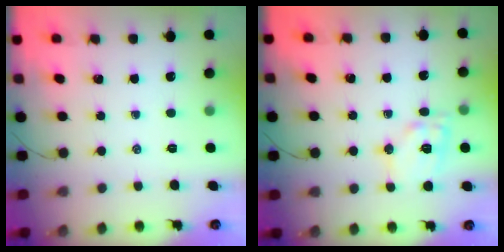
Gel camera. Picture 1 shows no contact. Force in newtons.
{"total": 12.2, "press": 12.1, "slide": 1.5}